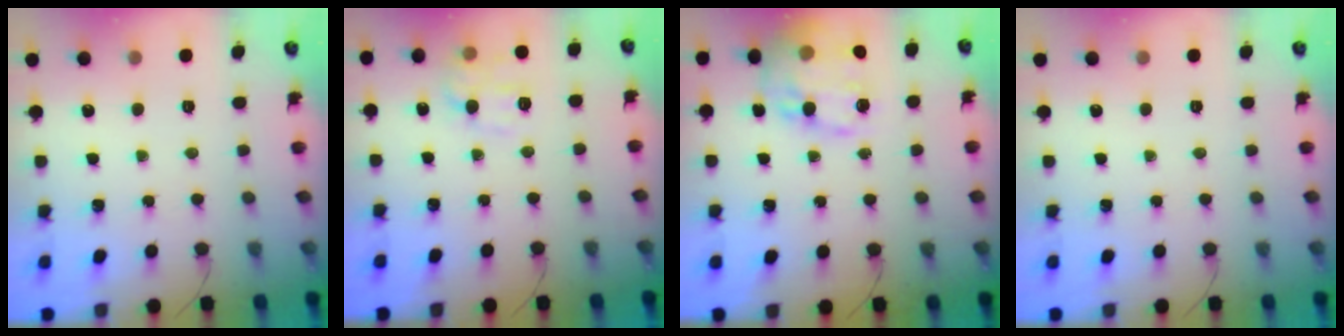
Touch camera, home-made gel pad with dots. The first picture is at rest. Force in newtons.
{"total": 10.1, "press": 10.1, "slide": 0.7}
{"total": 21.0, "press": 20.8, "slide": 3.1}
{"total": 0.0}